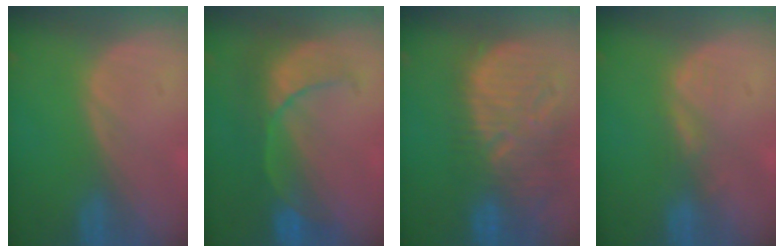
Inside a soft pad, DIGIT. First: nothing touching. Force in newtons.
{"total": 8.1, "press": 7.9, "slide": 2.0}
{"total": 13.2, "press": 11.5, "slide": 6.7}
{"total": 1.6, "press": 1.6, "slide": 0.2}